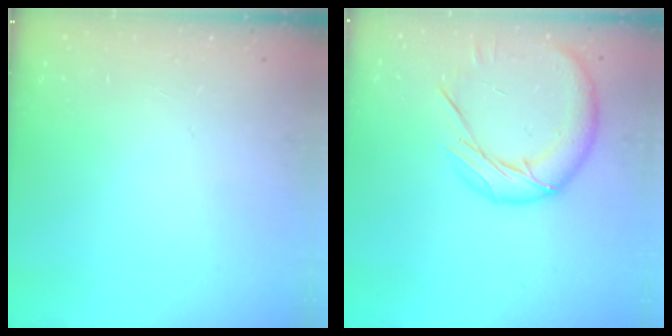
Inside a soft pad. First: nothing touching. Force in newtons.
{"total": 14.2, "press": 14.2, "slide": 0.8}